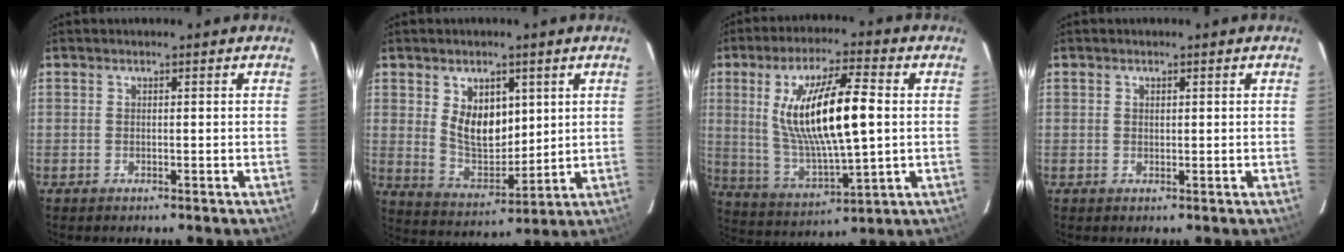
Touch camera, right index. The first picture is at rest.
{"total": 10.0, "force": [3.2, 6.3, 7.1], "torque": [-0.125, -0.003, 0.075]}
{"total": 17.6, "force": [2.4, 4.6, 16.8], "torque": [-0.314, -0.003, 0.058]}
{"total": 0.8, "force": [0.3, 0.6, 0.3], "torque": [-0.005, 0.003, 0.006]}